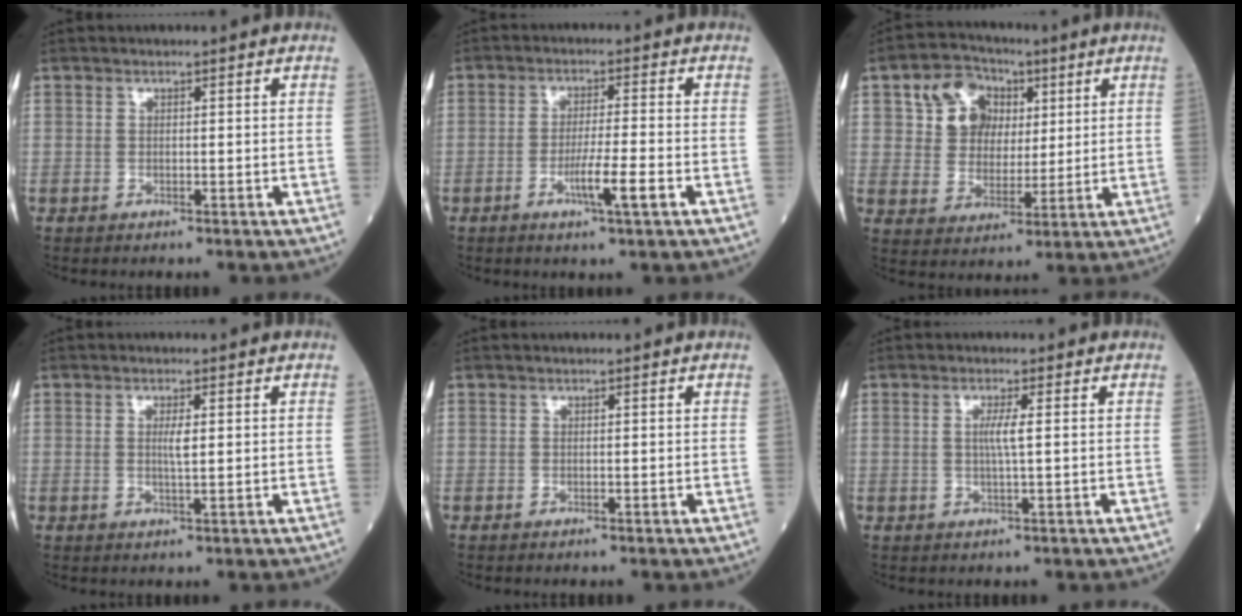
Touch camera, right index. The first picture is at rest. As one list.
[{"total": 5.6, "force": [-2.3, -0.3, 5.1], "torque": [-0.089, -0.009, -0.042]}, {"total": 9.3, "force": [3.9, 7.4, 4.0], "torque": [-0.080, 0.030, 0.075]}, {"total": 2.2, "force": [0.5, 0.2, 2.1], "torque": [-0.043, -0.001, 0.011]}, {"total": 0.0}, {"total": 2.4, "force": [0.3, -0.3, 2.4], "torque": [-0.050, -0.002, 0.003]}]